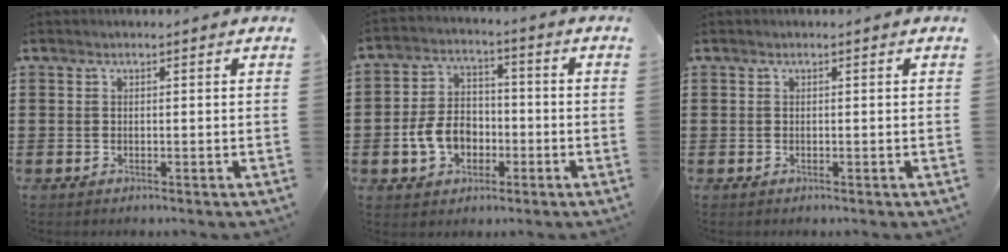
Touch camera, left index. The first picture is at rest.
{"total": 7.4, "force": [-2.4, 5.5, 4.4], "torque": [-0.110, 0.009, -0.051]}
{"total": 0.0}